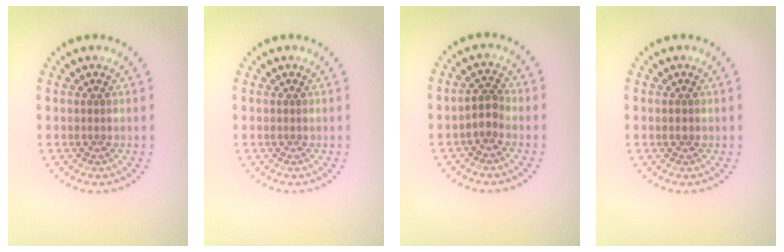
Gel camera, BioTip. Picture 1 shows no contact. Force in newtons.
{"total": 0.0}
{"total": 1.7, "press": 1.5, "slide": 0.8}
{"total": 0.7, "press": 0.7, "slide": 0.0}